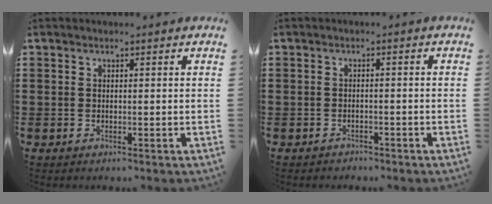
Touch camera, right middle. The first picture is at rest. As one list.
[{"total": 1.2, "force": [-1.1, 0.3, -0.2], "torque": [-0.001, 0.002, -0.026]}]